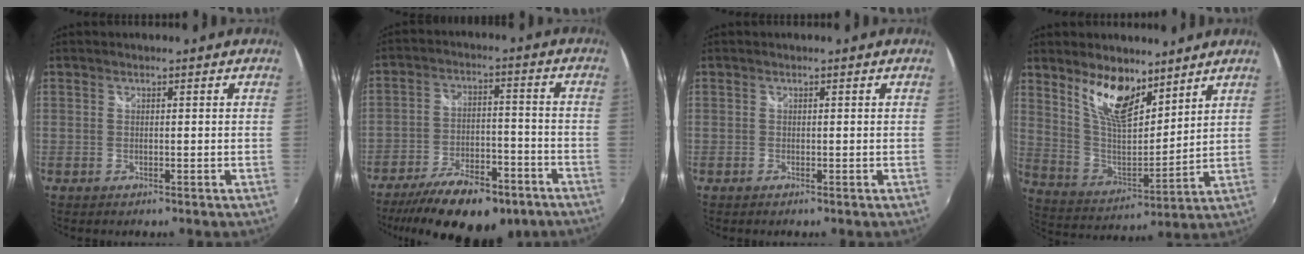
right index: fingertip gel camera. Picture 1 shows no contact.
{"total": 19.0, "force": [-13.5, 8.0, 10.7], "torque": [-0.206, -0.016, -0.195]}
{"total": 0.0}
{"total": 12.9, "force": [8.8, 5.1, 8.0], "torque": [-0.149, -0.008, 0.171]}